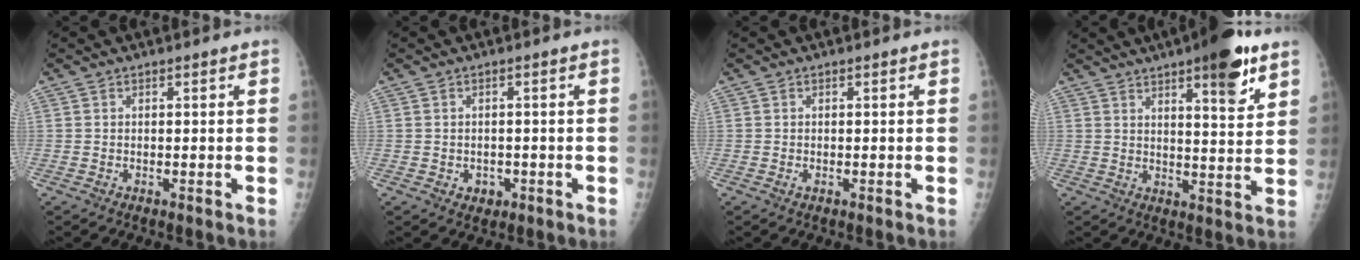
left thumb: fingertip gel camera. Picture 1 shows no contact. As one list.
[{"total": 2.6, "force": [-0.9, 2.2, 1.1], "torque": [-0.004, 0.004, -0.005]}, {"total": 0.8, "force": [-0.2, 0.5, 0.6], "torque": [-0.008, -0.001, -0.004]}, {"total": 11.7, "force": [6.9, 3.0, 9.0], "torque": [-0.105, -0.035, 0.092]}]